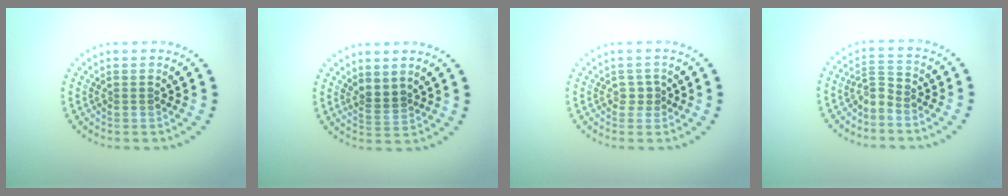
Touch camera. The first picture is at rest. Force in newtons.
{"total": 1.8, "press": 1.4, "slide": 1.1}
{"total": 1.1, "press": 1.0, "slide": 0.6}
{"total": 2.1, "press": 1.5, "slide": 1.5}